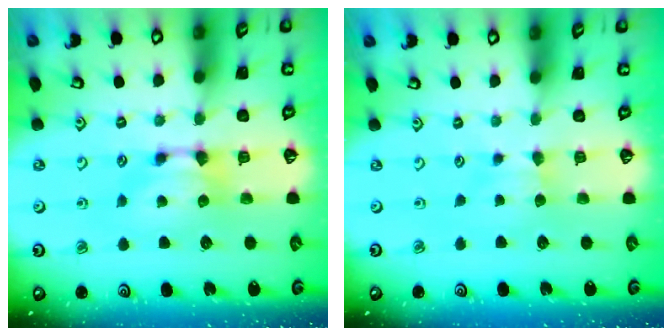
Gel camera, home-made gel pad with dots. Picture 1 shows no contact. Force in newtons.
{"total": 2.2, "press": 2.1, "slide": 0.4}